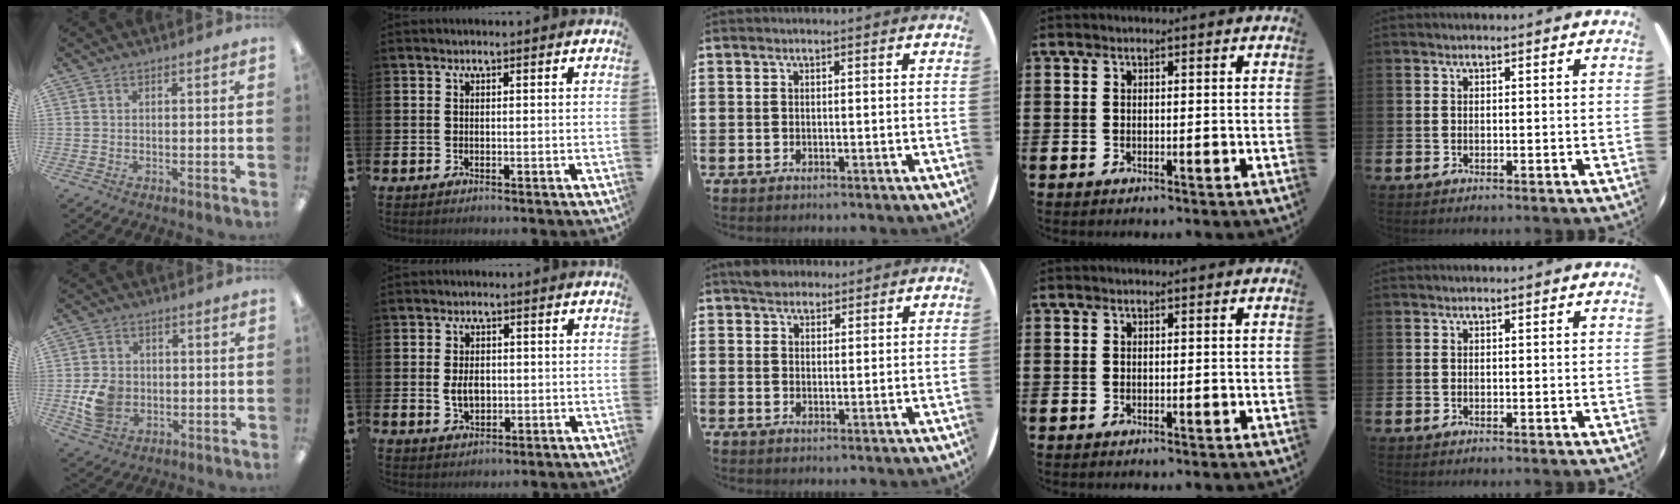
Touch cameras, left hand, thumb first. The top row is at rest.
{"thumb": {"total": 7.8, "force": [-1.3, 6.6, 4.0], "torque": [-0.074, 0.009, -0.019]}, "index": {"total": 3.1, "force": [0.0, 2.1, 2.3], "torque": [-0.022, -0.002, -0.006]}, "middle": {"total": 2.7, "force": [2.3, 1.3, 0.2], "torque": [-0.001, 0.006, 0.045]}}